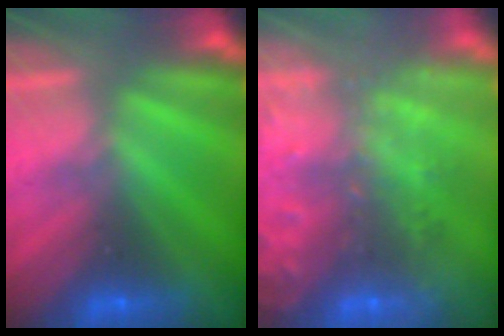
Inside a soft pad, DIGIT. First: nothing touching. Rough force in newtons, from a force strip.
{"total": 6.5}